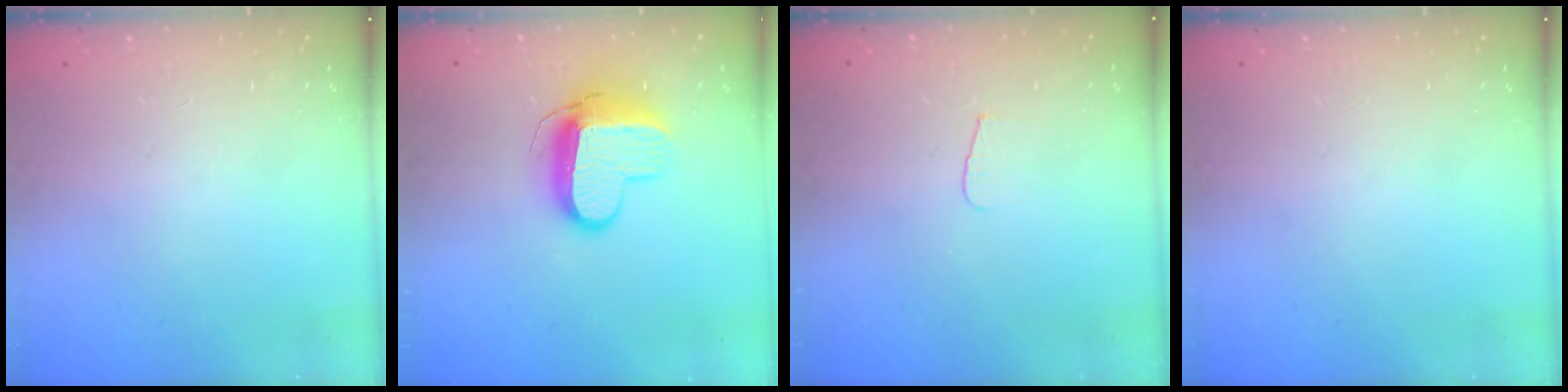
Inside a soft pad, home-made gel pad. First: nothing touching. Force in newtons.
{"total": 11.1, "press": 11.1, "slide": 1.0}
{"total": 3.6, "press": 3.6, "slide": 0.4}
{"total": 0.0}